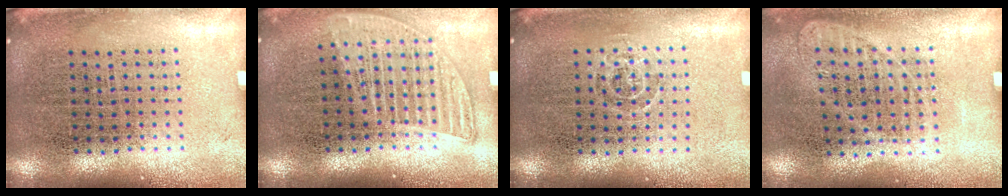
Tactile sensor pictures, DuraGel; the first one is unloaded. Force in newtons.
{"total": 1.2, "press": 1.1, "slide": 0.5}
{"total": 0.8, "press": 0.5, "slide": 0.6}
{"total": 0.9, "press": 0.9, "slide": 0.3}